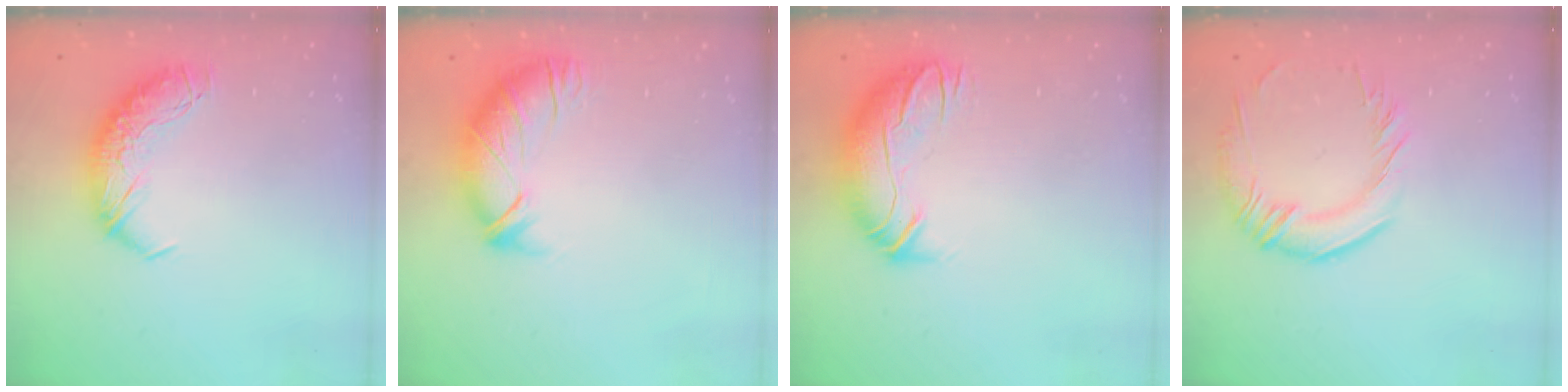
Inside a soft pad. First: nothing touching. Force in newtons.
{"total": 2.3, "press": 1.8, "slide": 1.4}
{"total": 3.2, "press": 1.3, "slide": 2.9}
{"total": 2.6, "press": 2.2, "slide": 1.5}